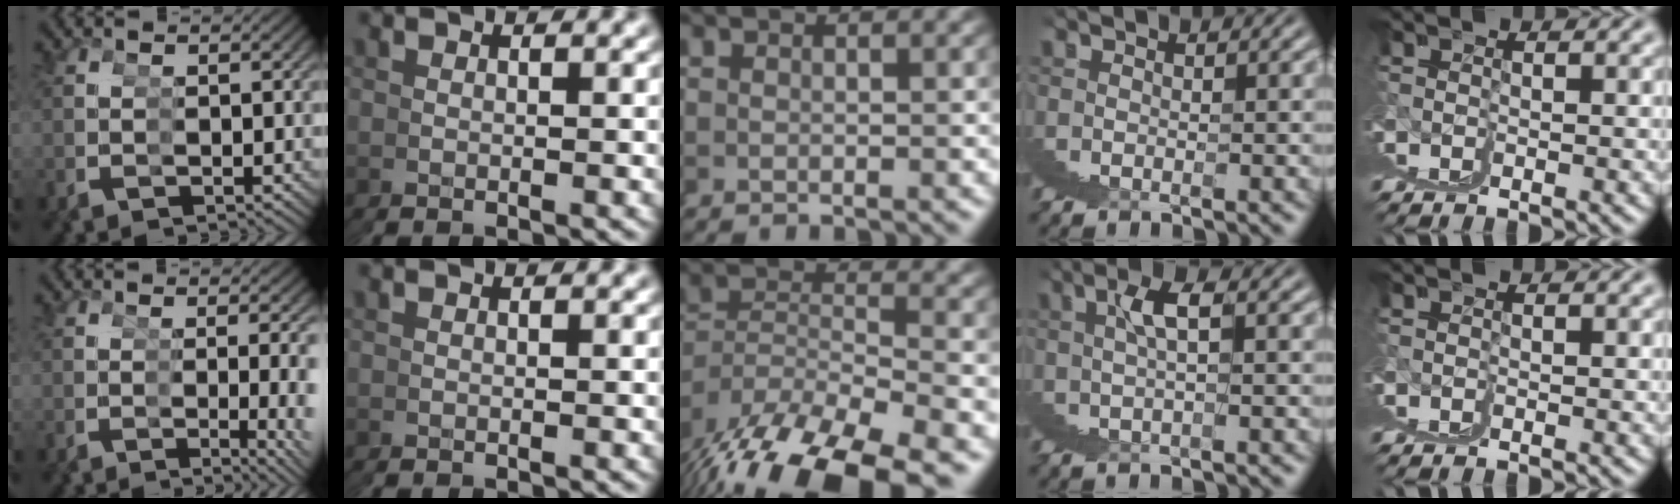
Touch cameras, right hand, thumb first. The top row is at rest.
{"thumb": {"total": 3.8, "force": [-0.6, 0.5, 3.7], "torque": [-0.050, -0.004, -0.005]}, "middle": {"total": 10.2, "force": [-6.0, 5.5, 6.2], "torque": [-0.119, -0.040, -0.078]}, "ring": {"total": 3.4, "force": [2.5, -0.4, 2.2], "torque": [-0.020, 0.025, 0.037]}}